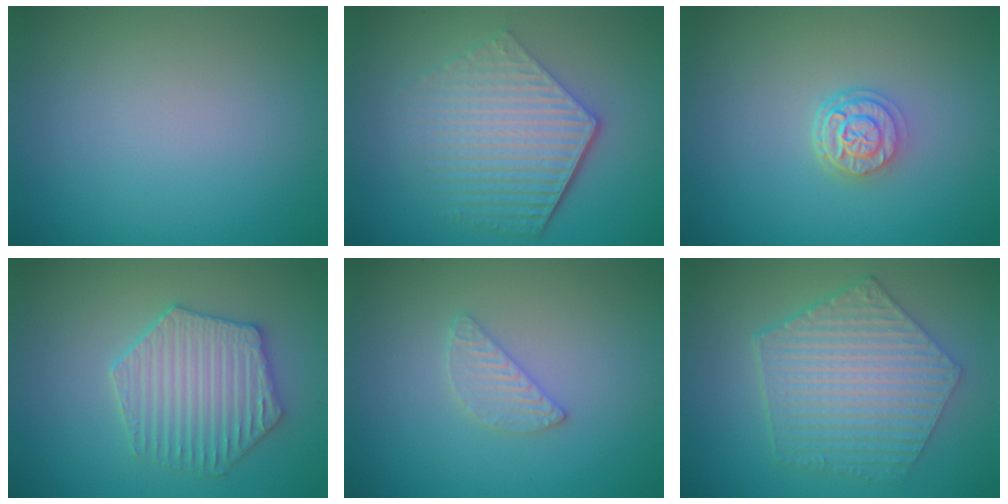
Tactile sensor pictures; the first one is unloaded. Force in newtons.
{"total": 6.1, "press": 4.5, "slide": 4.2}
{"total": 3.0, "press": 2.4, "slide": 1.9}
{"total": 4.7, "press": 4.2, "slide": 2.1}
{"total": 1.9, "press": 1.8, "slide": 0.2}
{"total": 6.8, "press": 5.0, "slide": 4.6}